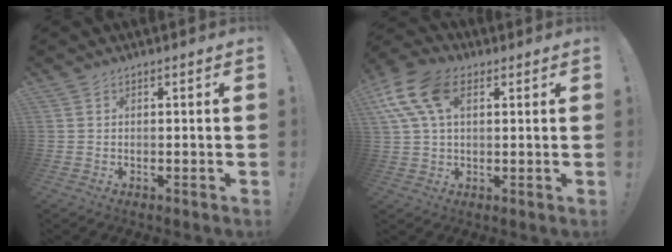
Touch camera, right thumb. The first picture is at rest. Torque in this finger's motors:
{"motor_torque": [1.38, 1.71, 0.38, -0.30, 0.32]}